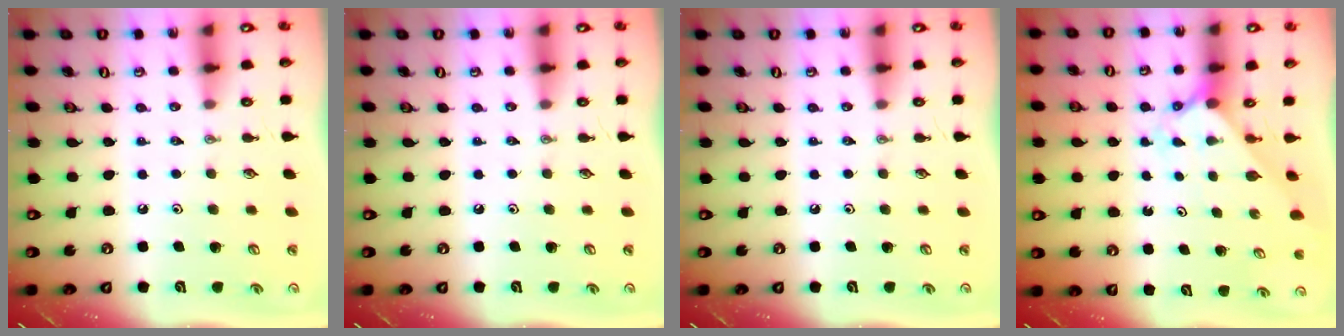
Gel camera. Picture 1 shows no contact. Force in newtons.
{"total": 0.0}
{"total": 0.0}
{"total": 2.0, "press": 2.0, "slide": 0.2}